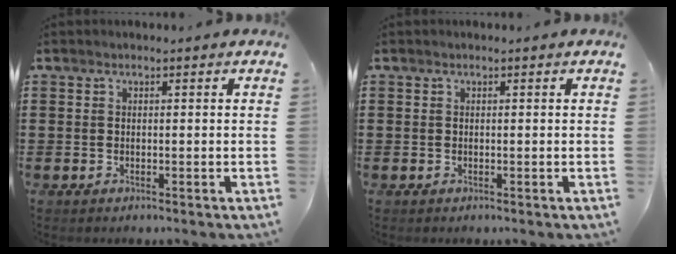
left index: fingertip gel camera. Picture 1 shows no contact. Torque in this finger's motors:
{"motor_torque": [-0.02, 0.01, 0.00, 0.00]}